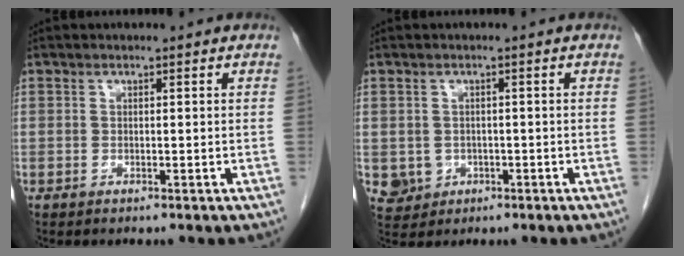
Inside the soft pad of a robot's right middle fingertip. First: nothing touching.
{"total": 4.6, "force": [-1.2, 4.4, 0.9], "torque": [-0.021, 0.002, -0.011]}